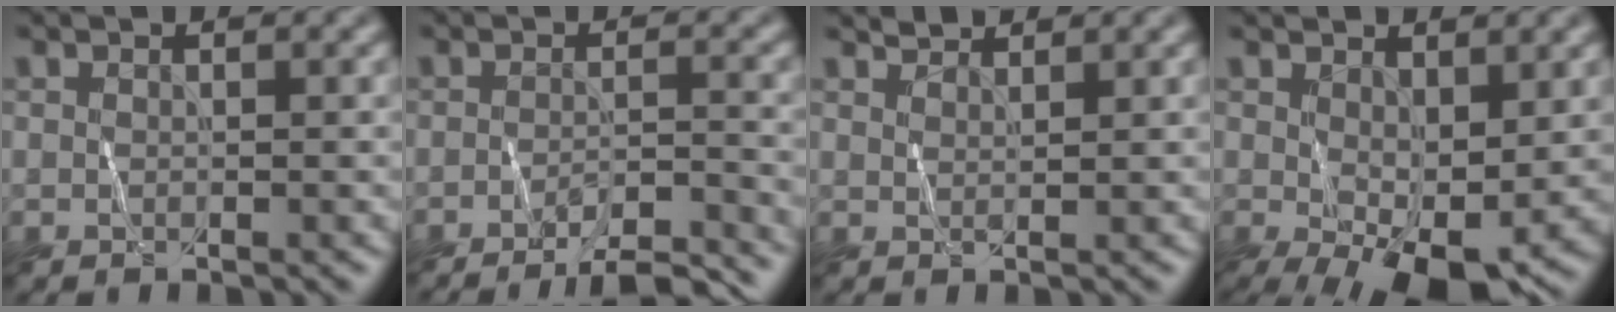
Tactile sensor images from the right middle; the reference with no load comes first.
{"total": 6.1, "force": [-5.6, 0.7, 2.4], "torque": [-0.034, 0.003, -0.075]}
{"total": 1.5, "force": [1.5, -0.1, 0.1], "torque": [-0.005, 0.007, 0.028]}
{"total": 7.1, "force": [-1.2, 3.1, 6.2], "torque": [-0.112, -0.006, -0.013]}